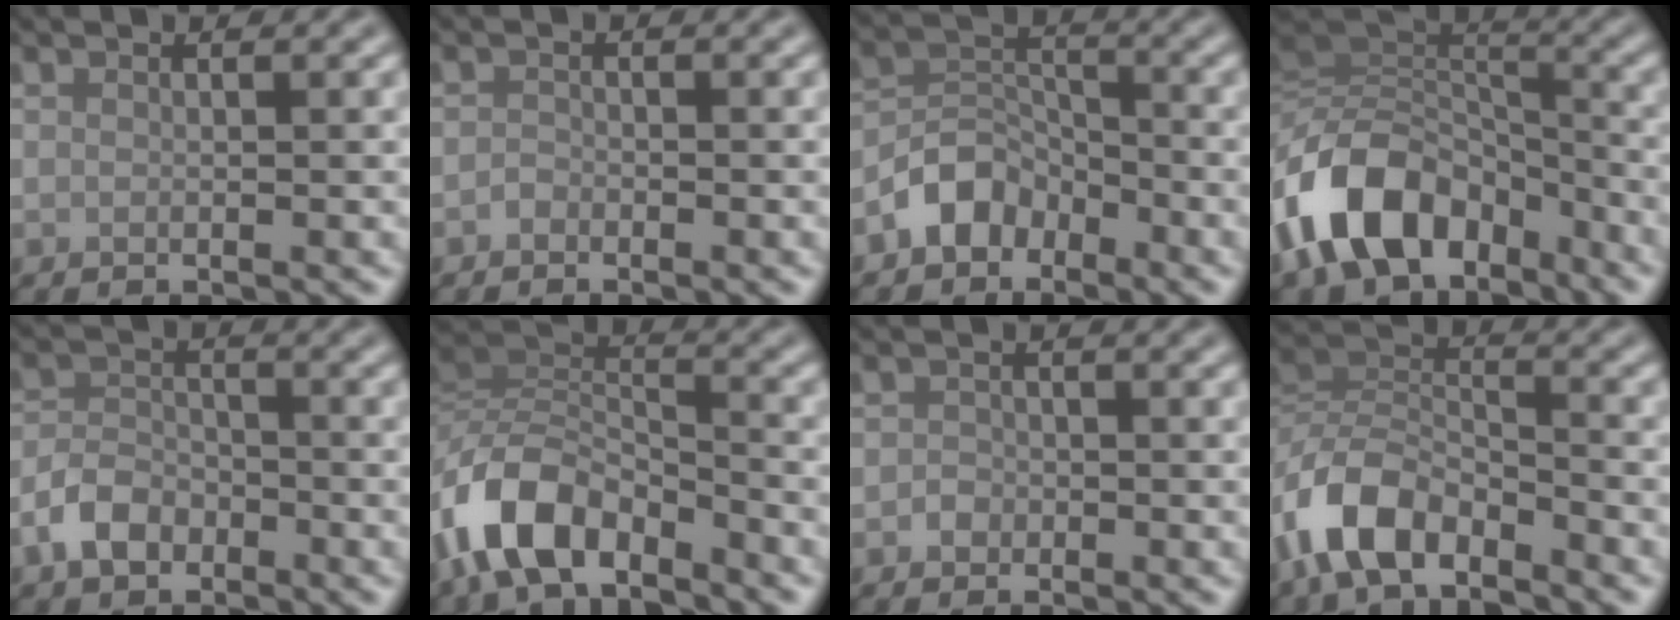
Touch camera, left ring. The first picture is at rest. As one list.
[{"total": 0.7, "force": [-0.5, 0.4, 0.2], "torque": [-0.002, 0.000, -0.013]}, {"total": 3.6, "force": [-2.6, 2.2, 1.2], "torque": [-0.014, 0.011, -0.059]}, {"total": 11.3, "force": [-6.2, 7.2, 6.1], "torque": [-0.112, 0.009, -0.129]}, {"total": 3.3, "force": [-2.1, 2.0, 1.6], "torque": [-0.027, 0.006, -0.051]}, {"total": 7.3, "force": [-4.8, 3.6, 4.1], "torque": [-0.073, 0.001, -0.103]}, {"total": 0.9, "force": [-0.4, 0.8, 0.2], "torque": [0.002, -0.001, -0.010]}, {"total": 6.6, "force": [-4.5, 3.3, 3.6], "torque": [-0.064, 0.002, -0.097]}]